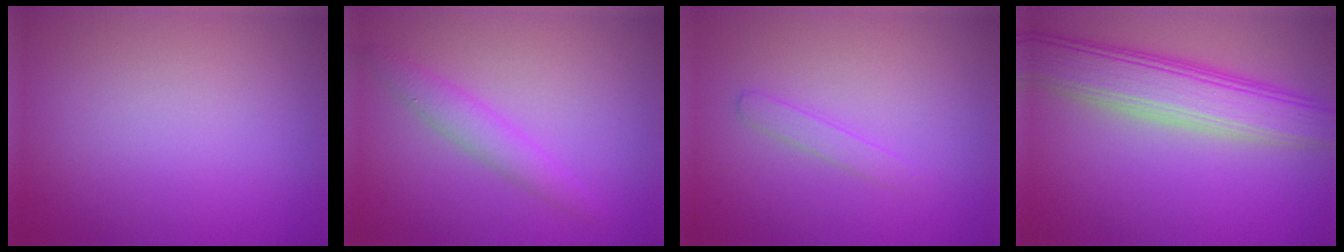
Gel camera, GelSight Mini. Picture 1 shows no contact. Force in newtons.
{"total": 2.2, "press": 2.2, "slide": 0.1}
{"total": 1.2, "press": 1.2, "slide": 0.0}
{"total": 6.9, "press": 6.9, "slide": 0.2}